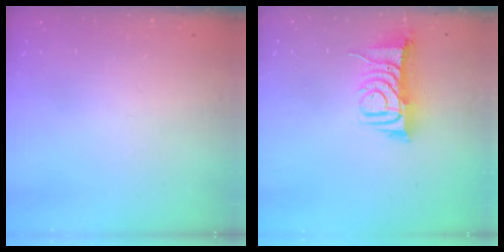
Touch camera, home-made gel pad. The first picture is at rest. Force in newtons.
{"total": 8.5, "press": 8.4, "slide": 0.4}